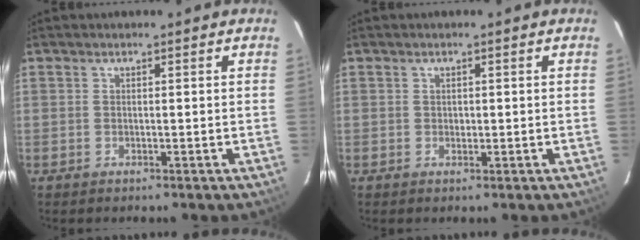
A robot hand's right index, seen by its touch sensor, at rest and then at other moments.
{"total": 0.8, "force": [0.1, 0.7, 0.1], "torque": [0.001, 0.001, 0.002]}